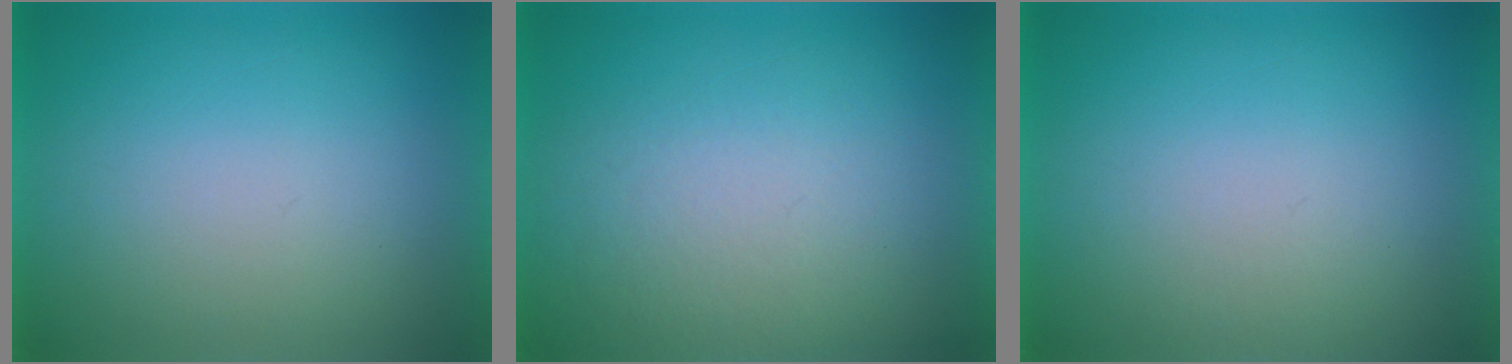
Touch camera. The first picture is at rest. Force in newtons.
{"total": 5.0}
{"total": 1.1}